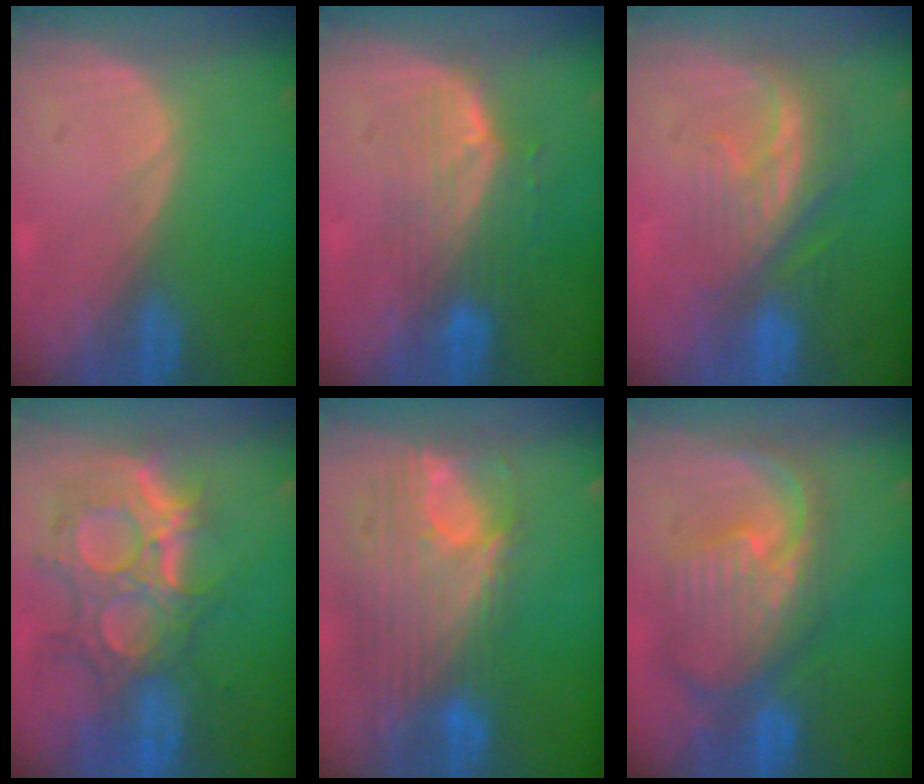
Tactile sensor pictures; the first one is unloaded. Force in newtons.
{"total": 7.5, "press": 6.7, "slide": 3.3}
{"total": 8.3, "press": 7.5, "slide": 3.7}
{"total": 12.1, "press": 10.8, "slide": 5.4}
{"total": 12.1, "press": 10.3, "slide": 6.4}
{"total": 11.4, "press": 9.9, "slide": 5.7}